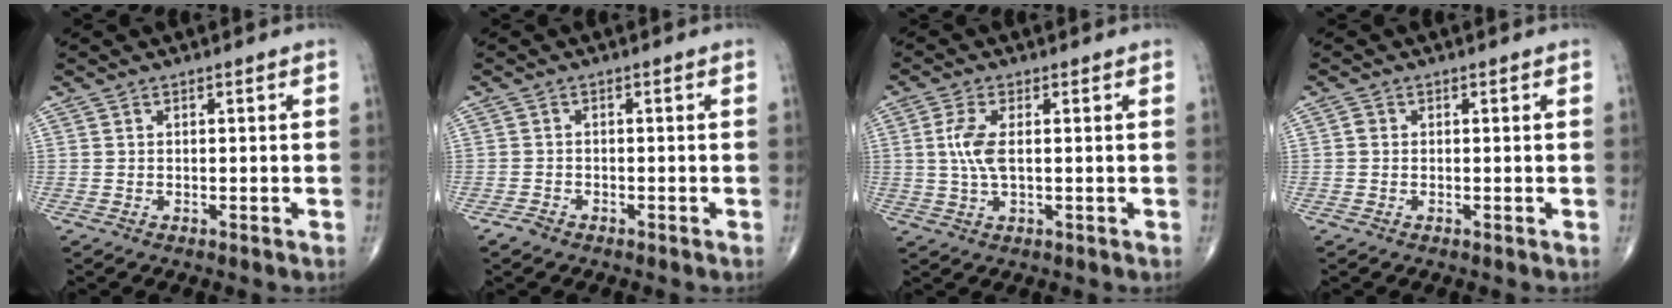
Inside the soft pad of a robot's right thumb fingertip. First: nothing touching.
{"total": 1.5, "force": [-1.1, 0.8, 0.4], "torque": [-0.012, 0.003, -0.022]}
{"total": 5.3, "force": [0.5, 2.1, 4.9], "torque": [-0.115, 0.001, 0.009]}
{"total": 0.8, "force": [-0.1, 0.7, 0.4], "torque": [-0.003, 0.001, -0.005]}